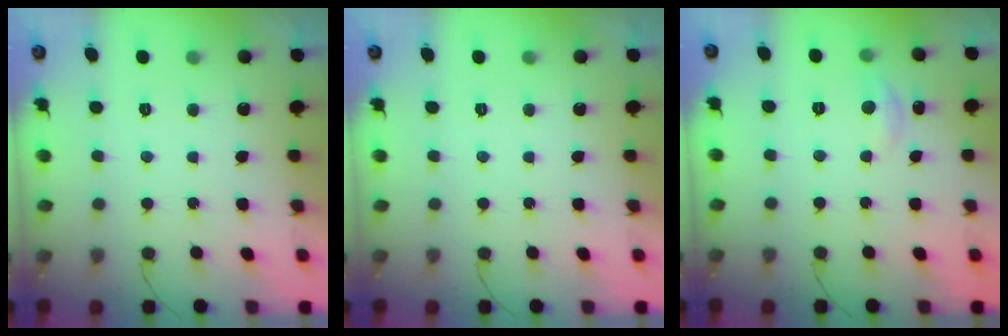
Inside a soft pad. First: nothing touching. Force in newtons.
{"total": 0.0}
{"total": 2.7, "press": 2.7, "slide": 0.3}